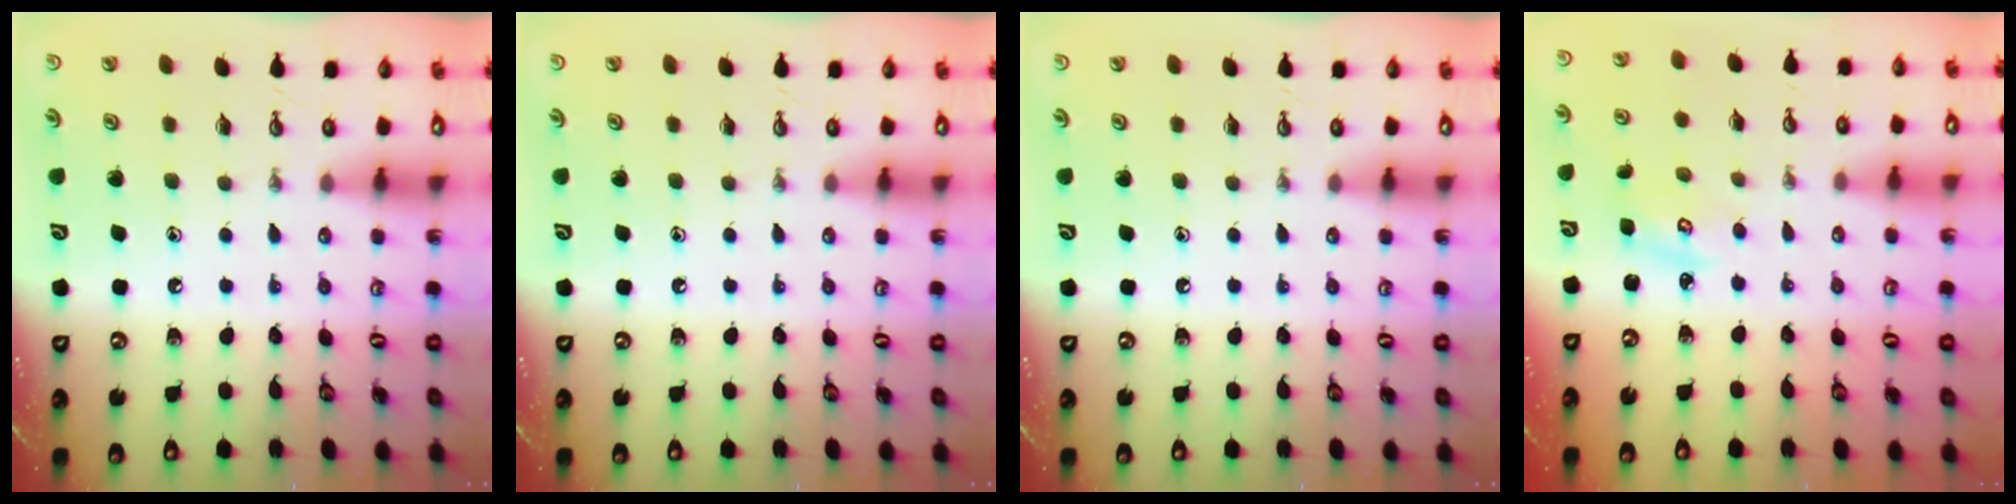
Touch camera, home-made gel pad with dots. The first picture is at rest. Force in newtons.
{"total": 0.0}
{"total": 0.0}
{"total": 3.1, "press": 3.1, "slide": 0.2}